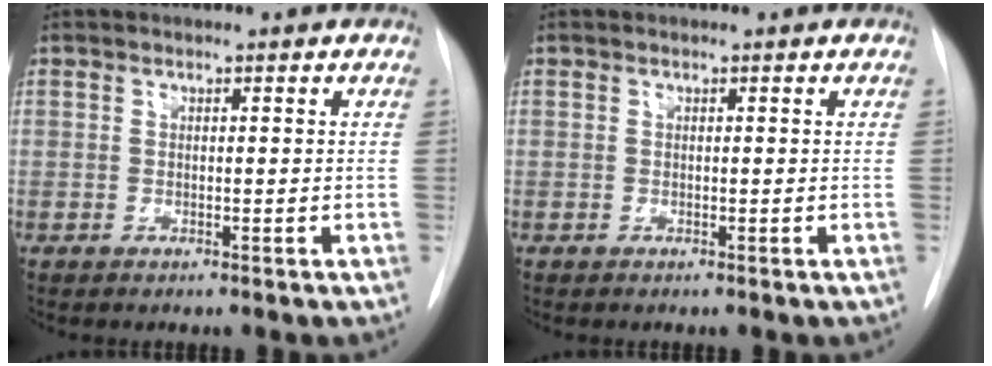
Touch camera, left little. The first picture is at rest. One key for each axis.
{"total": 0.0}